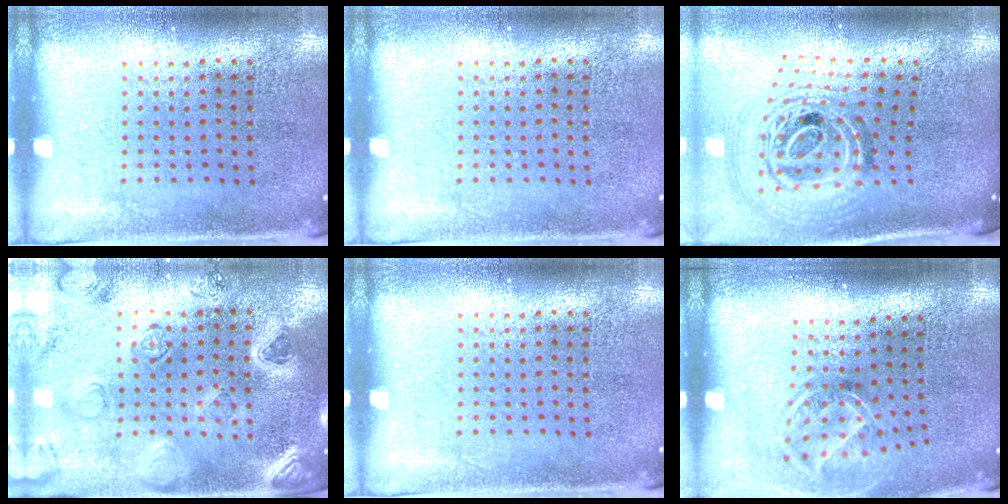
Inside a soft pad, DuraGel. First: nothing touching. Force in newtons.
{"total": 0.0}
{"total": 2.1, "press": 1.7, "slide": 1.3}
{"total": 2.3, "press": 2.3, "slide": 0.3}
{"total": 0.0}
{"total": 1.9, "press": 1.3, "slide": 1.4}